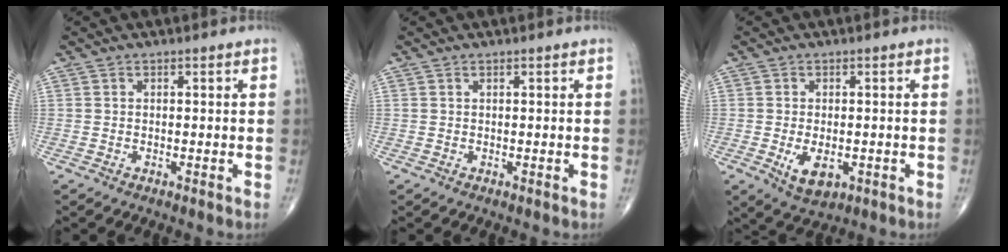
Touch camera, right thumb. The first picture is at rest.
{"total": 0.0}
{"total": 5.7, "force": [-1.5, 3.3, 4.5], "torque": [-0.068, -0.008, -0.015]}